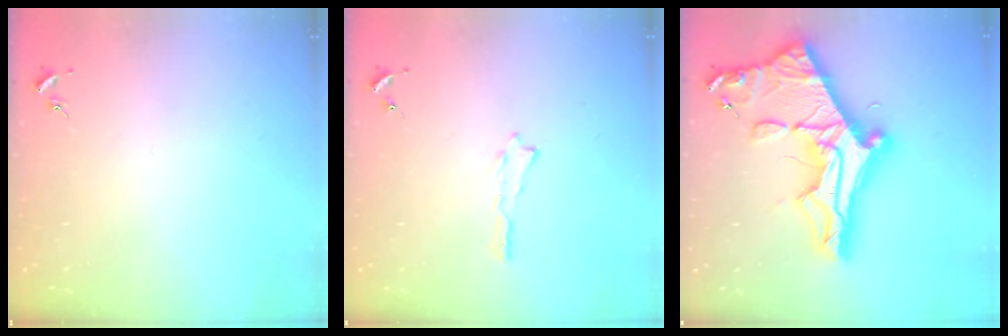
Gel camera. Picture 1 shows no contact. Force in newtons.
{"total": 0.0}
{"total": 14.3, "press": 14.2, "slide": 1.4}